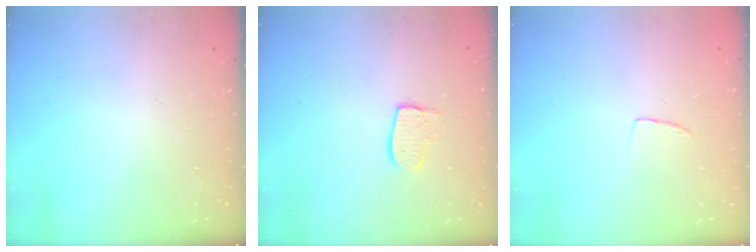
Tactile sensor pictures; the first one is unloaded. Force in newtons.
{"total": 7.6, "press": 7.6, "slide": 0.2}
{"total": 3.8, "press": 3.7, "slide": 0.2}